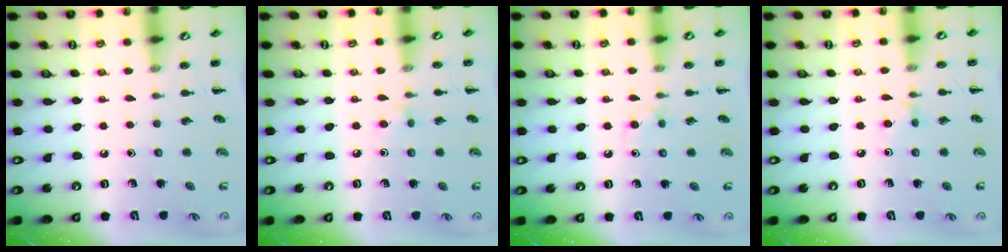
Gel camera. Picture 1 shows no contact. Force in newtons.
{"total": 3.9, "press": 3.5, "slide": 1.6}
{"total": 3.7, "press": 3.5, "slide": 1.4}
{"total": 2.9, "press": 2.7, "slide": 1.2}